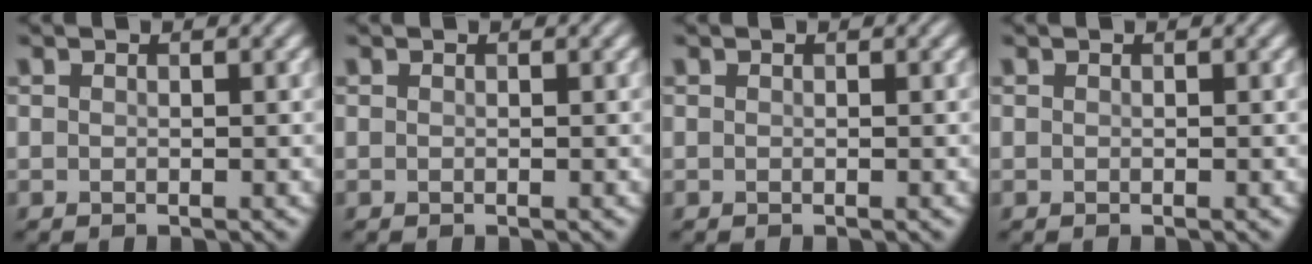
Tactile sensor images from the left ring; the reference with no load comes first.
{"total": 0.0}
{"total": 0.0}
{"total": 0.0}